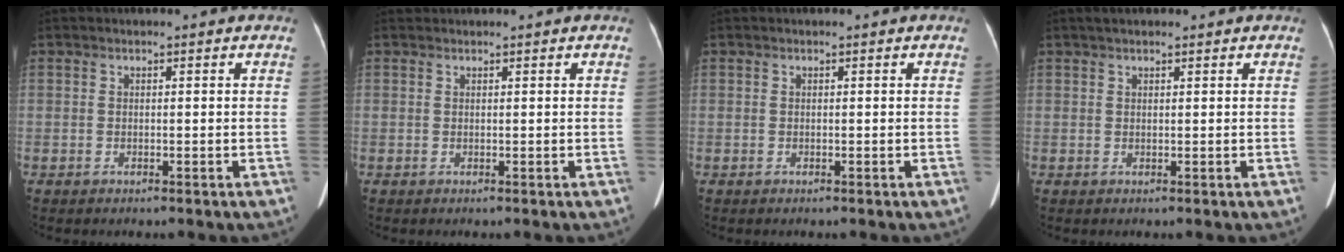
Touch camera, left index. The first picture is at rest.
{"total": 0.7, "force": [0.7, 0.0, 0.0], "torque": [-0.002, 0.021, 0.016]}
{"total": 0.0}
{"total": 2.3, "force": [1.8, 0.6, 1.3], "torque": [-0.022, 0.023, 0.028]}